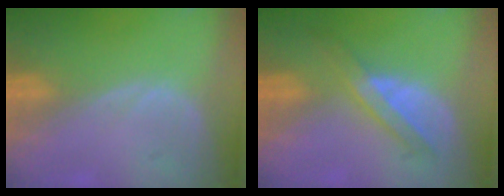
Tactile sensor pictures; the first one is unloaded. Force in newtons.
{"total": 5.8, "press": 5.3, "slide": 2.3}